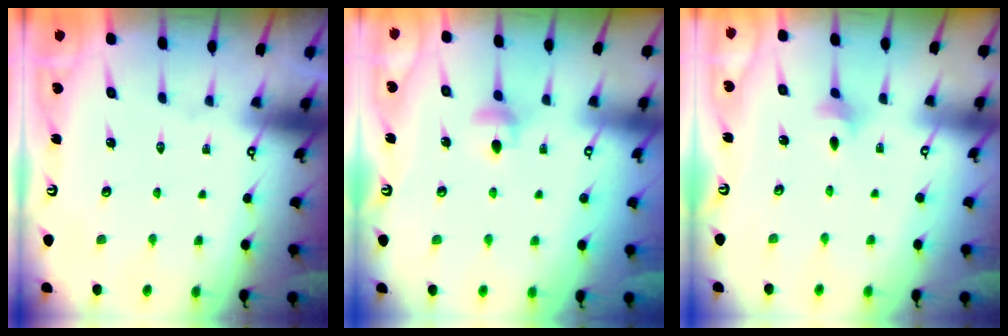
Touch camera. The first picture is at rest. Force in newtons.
{"total": 4.7, "press": 4.6, "slide": 0.7}
{"total": 2.1, "press": 2.1, "slide": 0.5}